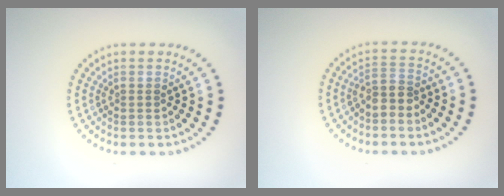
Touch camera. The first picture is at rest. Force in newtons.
{"total": 2.2, "press": 1.8, "slide": 1.3}